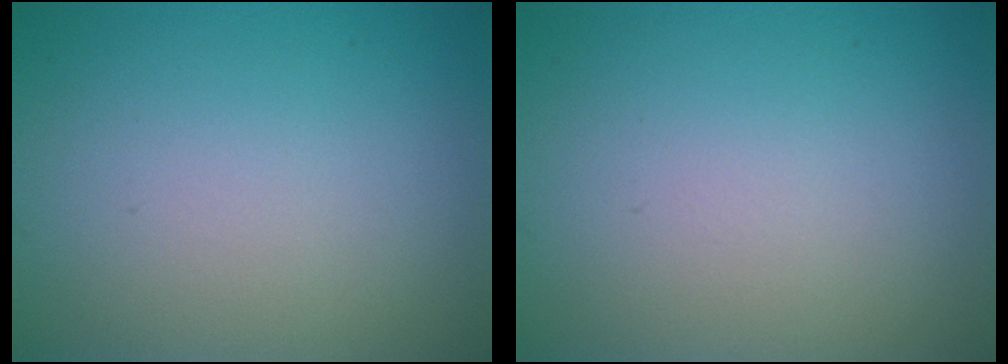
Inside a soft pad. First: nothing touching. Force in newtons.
{"total": 0.0}